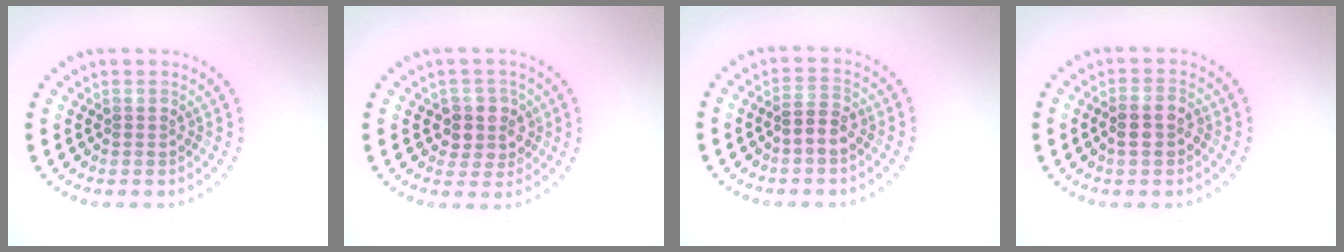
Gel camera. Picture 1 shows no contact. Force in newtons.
{"total": 2.9, "press": 2.6, "slide": 1.3}
{"total": 2.0, "press": 1.9, "slide": 0.6}
{"total": 2.6, "press": 2.5, "slide": 0.7}